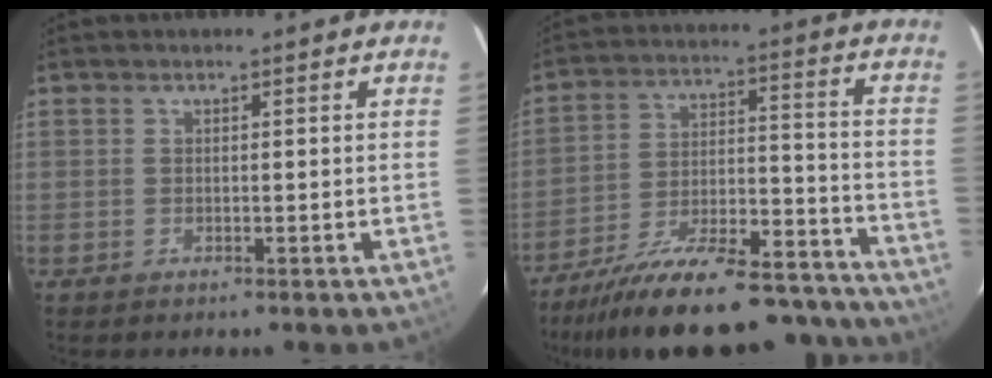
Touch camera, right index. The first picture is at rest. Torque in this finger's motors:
{"motor_torque": [1.09, -1.05, 0.88, 0.18]}